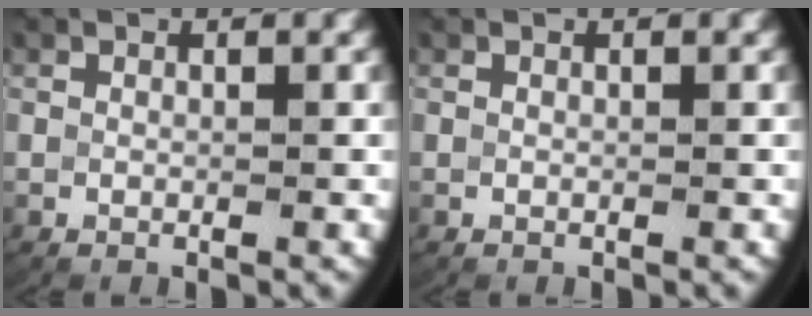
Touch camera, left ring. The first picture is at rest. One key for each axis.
{"total": 0.0}